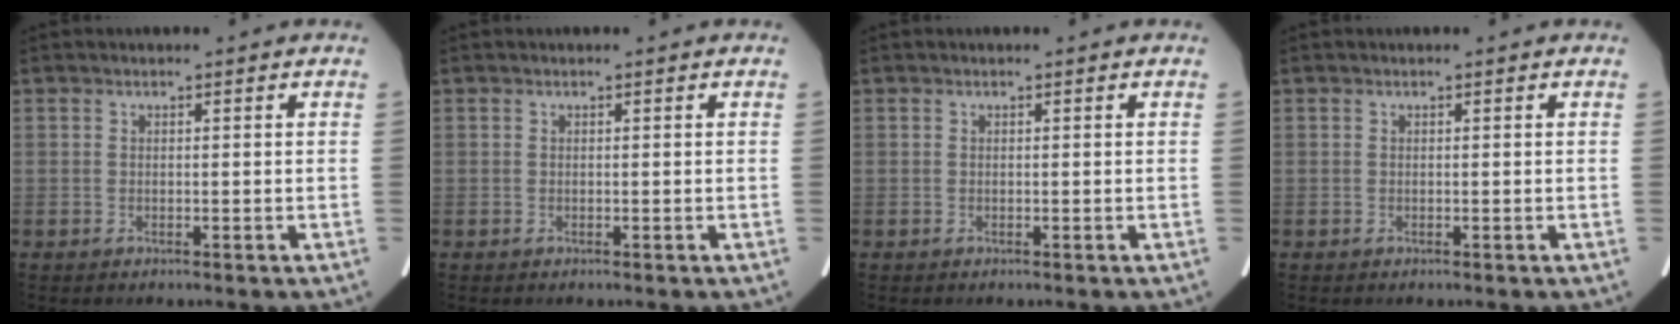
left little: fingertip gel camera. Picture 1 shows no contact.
{"total": 0.0}
{"total": 0.0}
{"total": 0.0}